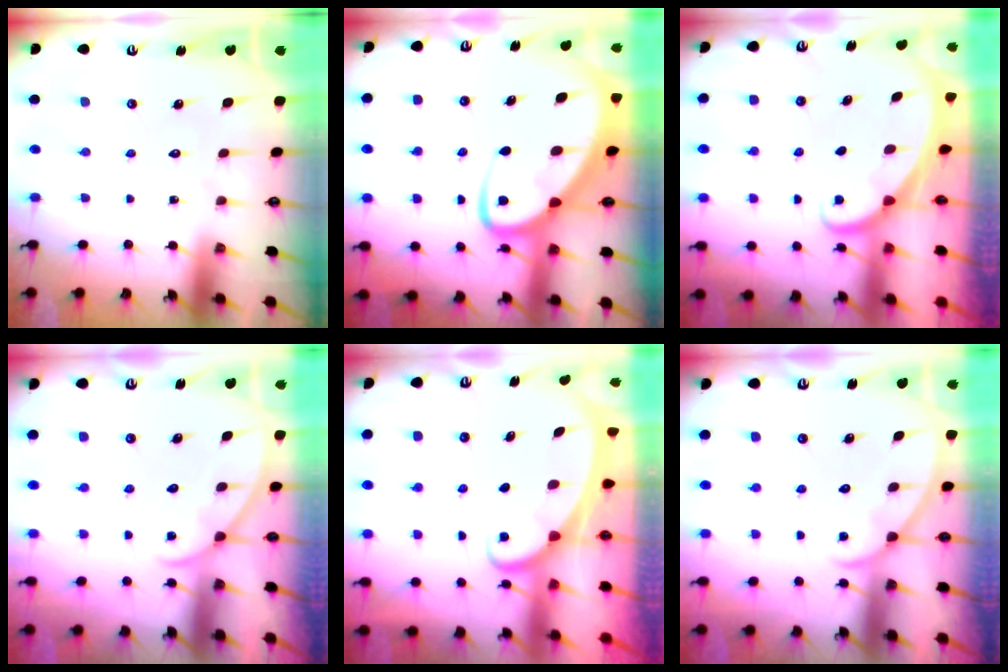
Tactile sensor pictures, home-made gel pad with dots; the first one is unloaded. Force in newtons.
{"total": 8.1, "press": 8.1, "slide": 0.9}
{"total": 1.8, "press": 1.8, "slide": 0.1}
{"total": 3.2, "press": 3.2, "slide": 0.1}
{"total": 2.1, "press": 2.0, "slide": 0.3}
{"total": 3.1, "press": 3.1, "slide": 0.3}